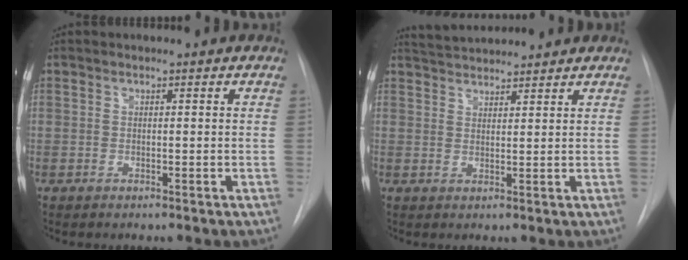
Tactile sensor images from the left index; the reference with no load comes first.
{"total": 5.9, "force": [5.7, 0.5, 1.2], "torque": [-0.029, 0.032, 0.096]}